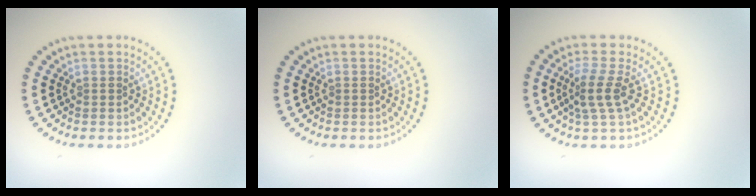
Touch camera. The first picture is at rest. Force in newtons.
{"total": 0.0}
{"total": 2.6, "press": 2.0, "slide": 1.8}